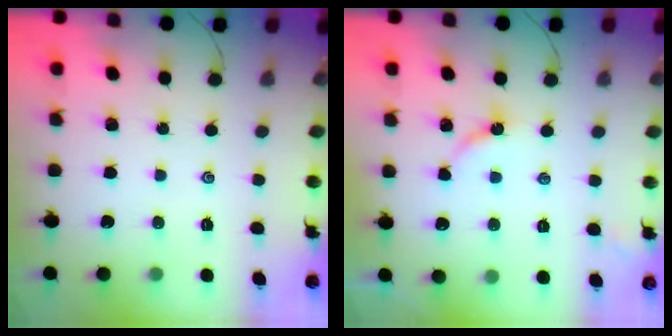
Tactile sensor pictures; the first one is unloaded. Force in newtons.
{"total": 4.7, "press": 4.6, "slide": 0.6}